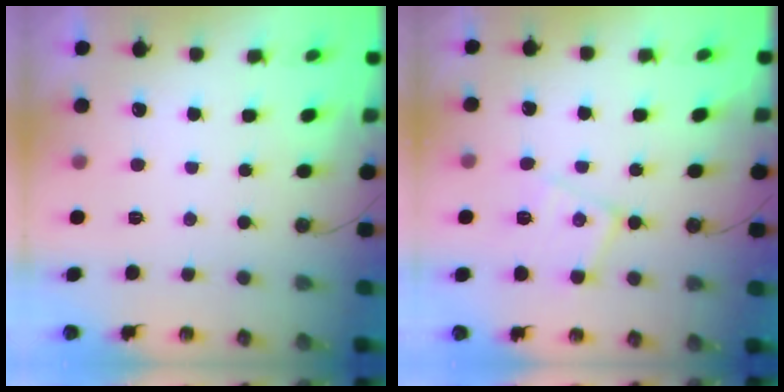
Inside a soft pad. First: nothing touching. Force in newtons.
{"total": 11.8, "press": 11.8, "slide": 0.8}